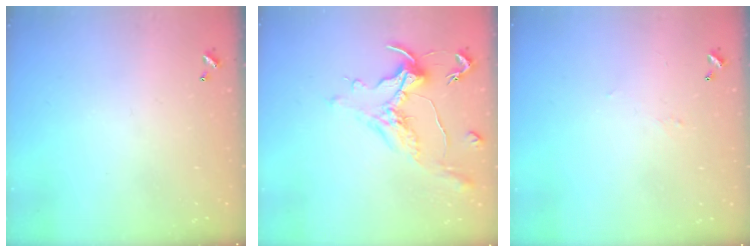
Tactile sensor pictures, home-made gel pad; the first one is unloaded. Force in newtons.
{"total": 1.1, "press": 1.0, "slide": 0.5}
{"total": 0.9, "press": 0.7, "slide": 0.5}